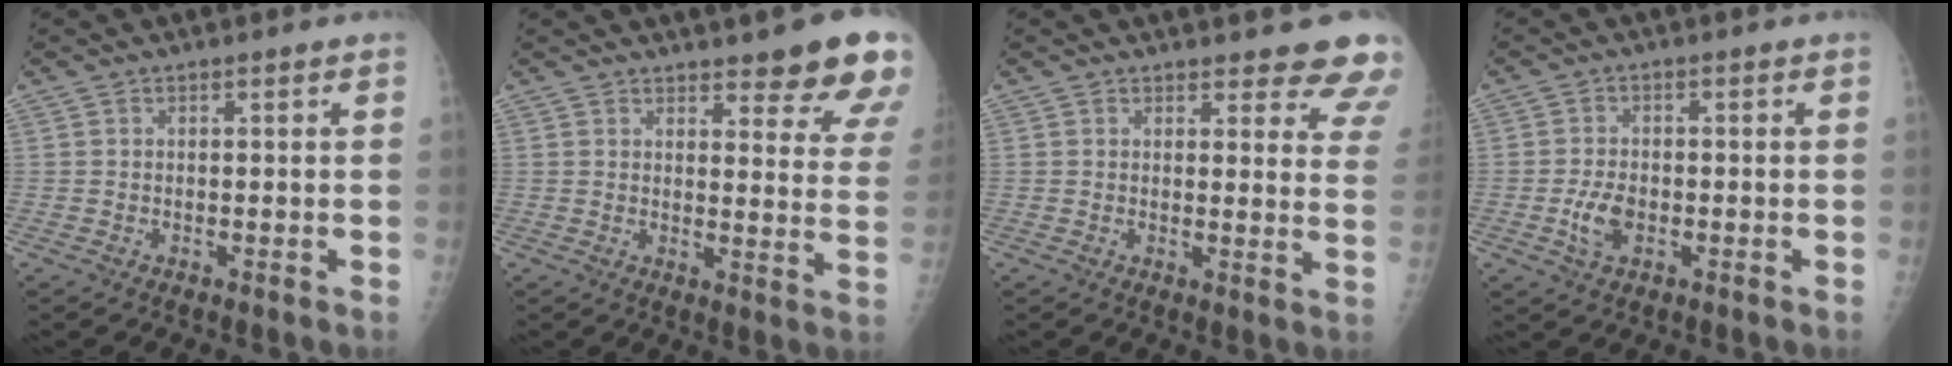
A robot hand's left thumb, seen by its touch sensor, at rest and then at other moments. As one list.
[{"total": 14.4, "force": [11.1, 3.5, 8.4], "torque": [-0.064, -0.066, 0.121]}, {"total": 11.1, "force": [10.0, 3.1, 3.8], "torque": [0.006, -0.061, 0.088]}, {"total": 4.8, "force": [-1.3, 3.0, 3.5], "torque": [-0.066, 0.005, -0.023]}]